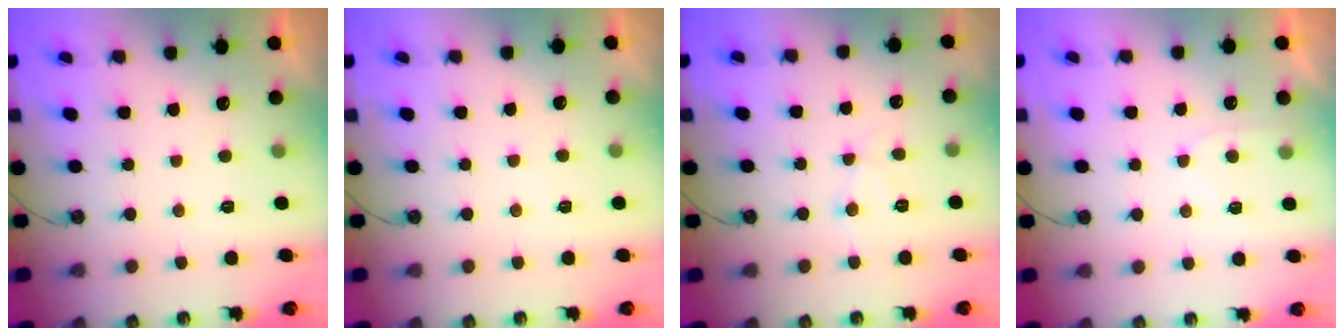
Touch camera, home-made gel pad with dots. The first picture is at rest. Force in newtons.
{"total": 1.7, "press": 1.6, "slide": 0.4}
{"total": 7.3, "press": 7.3, "slide": 0.6}
{"total": 4.7, "press": 4.6, "slide": 0.5}